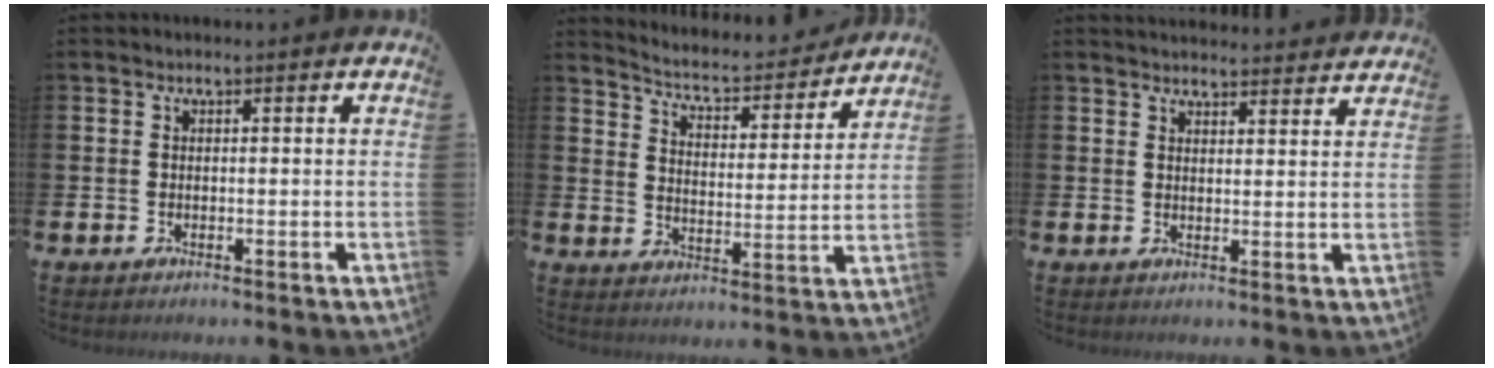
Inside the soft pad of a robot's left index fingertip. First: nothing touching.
{"total": 4.9, "force": [4.6, 1.2, 1.1], "torque": [-0.051, -0.037, 0.072]}
{"total": 3.4, "force": [3.3, 0.2, -0.1], "torque": [0.007, -0.024, 0.058]}